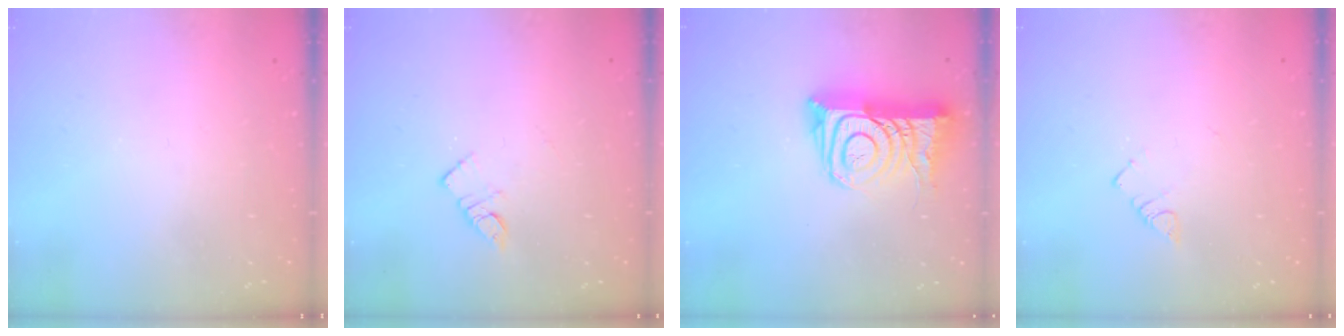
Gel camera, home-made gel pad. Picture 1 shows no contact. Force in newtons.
{"total": 4.9, "press": 4.9, "slide": 0.2}
{"total": 16.4, "press": 16.3, "slide": 1.5}
{"total": 2.7, "press": 2.7, "slide": 0.4}